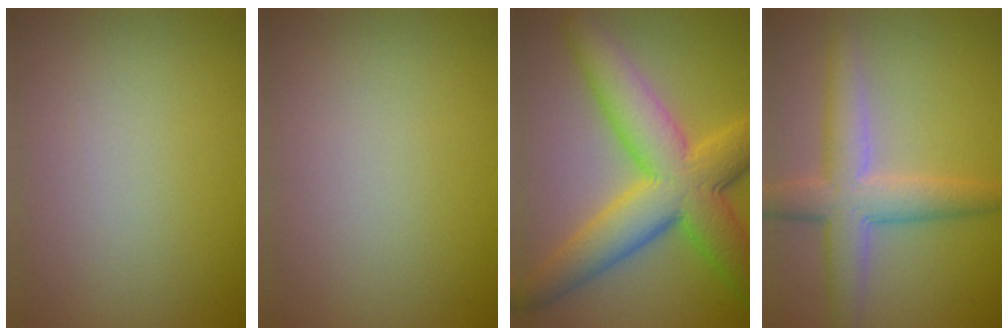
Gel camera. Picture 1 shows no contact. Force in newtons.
{"total": 0.0}
{"total": 10.1, "press": 10.1, "slide": 0.4}
{"total": 5.5, "press": 5.5, "slide": 0.1}